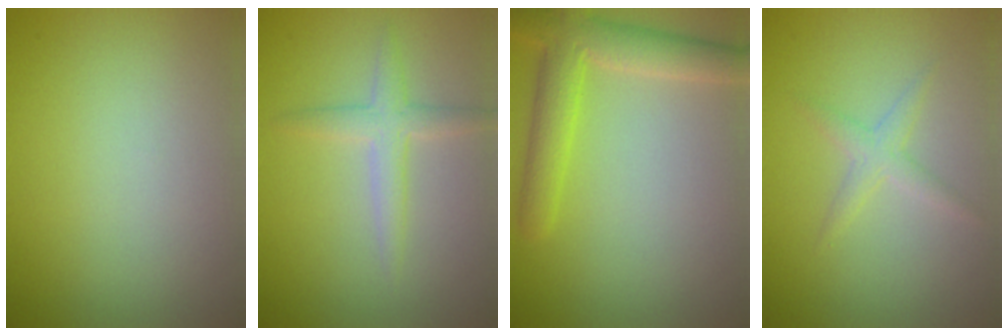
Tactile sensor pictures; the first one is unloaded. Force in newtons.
{"total": 2.4, "press": 2.4, "slide": 0.0}
{"total": 4.6, "press": 4.6, "slide": 0.2}
{"total": 1.6, "press": 1.6, "slide": 0.1}